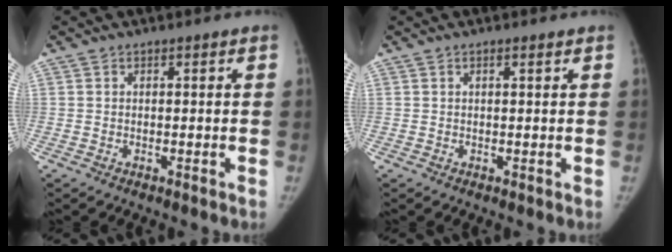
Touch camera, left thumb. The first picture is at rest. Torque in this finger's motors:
{"motor_torque": [-0.30, -0.11, -0.64, 0.27, -0.05]}